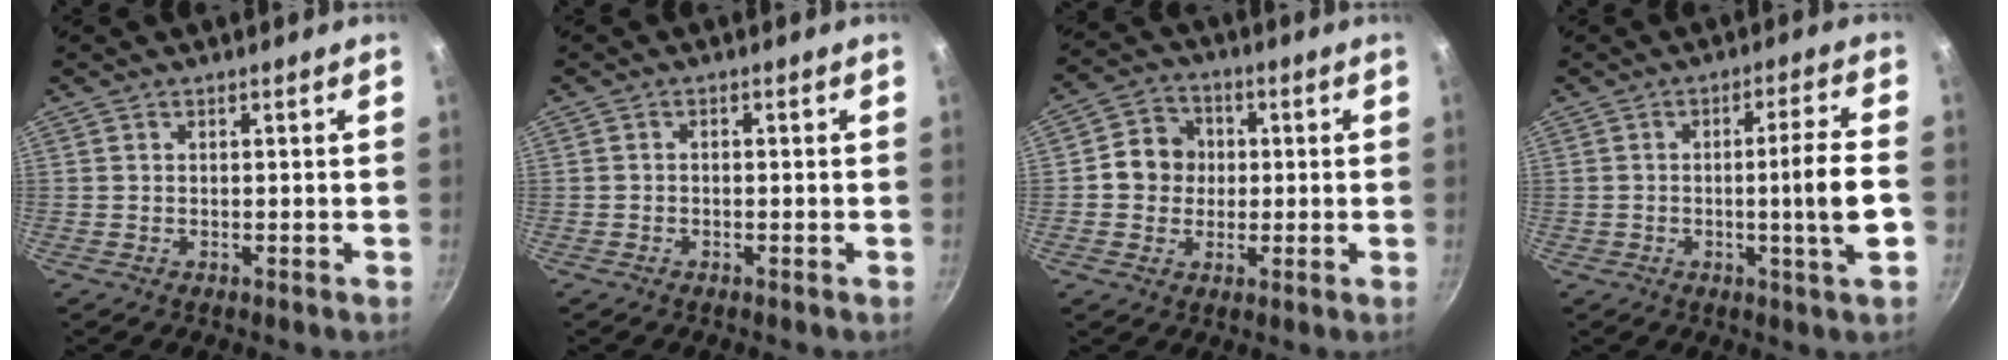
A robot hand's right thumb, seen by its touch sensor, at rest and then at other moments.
{"total": 0.8, "force": [-0.4, 0.5, 0.4], "torque": [-0.010, 0.006, -0.009]}
{"total": 8.0, "force": [0.3, 7.3, 3.2], "torque": [-0.017, 0.013, -0.011]}
{"total": 8.3, "force": [-1.4, -0.2, 8.1], "torque": [-0.129, 0.012, -0.020]}